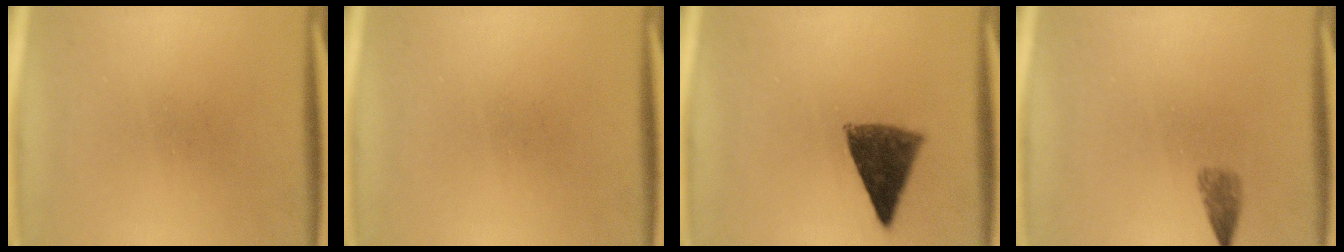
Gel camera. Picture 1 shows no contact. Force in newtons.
{"total": 0.0}
{"total": 8.8}
{"total": 1.8}